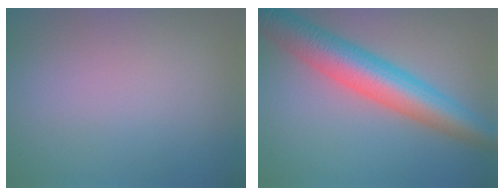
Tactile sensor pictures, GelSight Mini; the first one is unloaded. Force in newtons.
{"total": 8.3, "press": 8.3, "slide": 0.3}